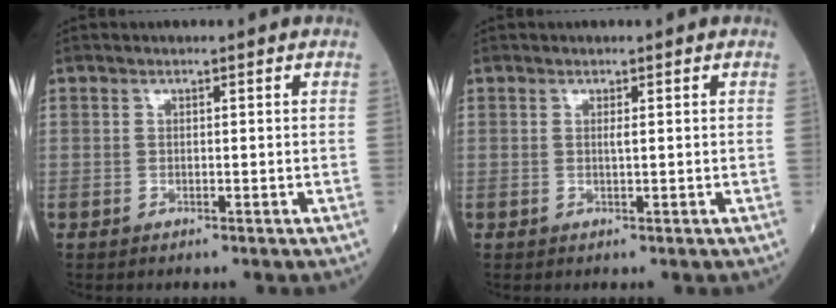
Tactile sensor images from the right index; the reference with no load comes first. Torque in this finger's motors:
{"motor_torque": [0.13, 0.07, 0.11, 0.03]}